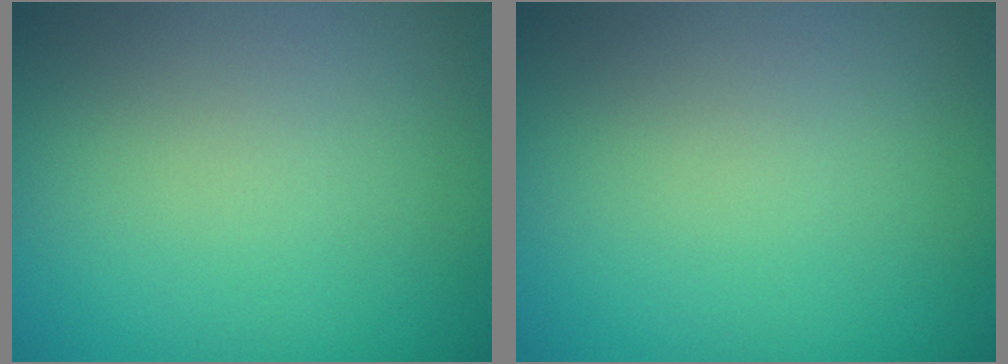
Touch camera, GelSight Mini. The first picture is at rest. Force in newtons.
{"total": 0.0}